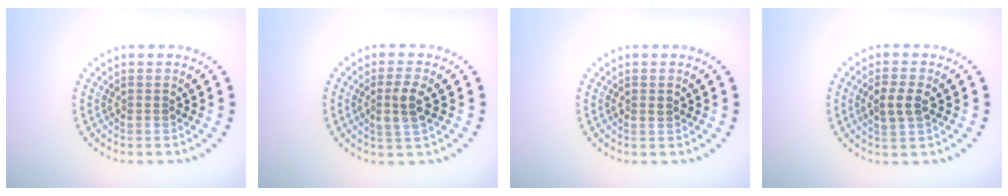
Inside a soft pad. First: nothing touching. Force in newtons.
{"total": 2.5, "press": 2.3, "slide": 0.9}
{"total": 0.8, "press": 0.8, "slide": 0.1}
{"total": 2.3, "press": 2.3, "slide": 0.5}